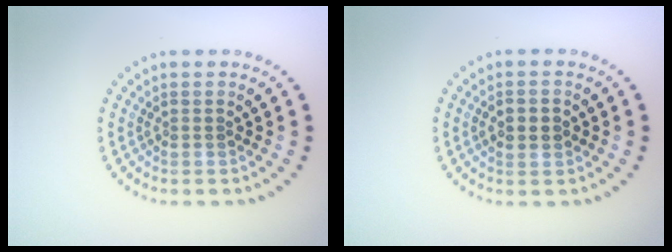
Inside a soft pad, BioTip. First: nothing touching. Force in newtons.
{"total": 2.2, "press": 2.1, "slide": 0.3}